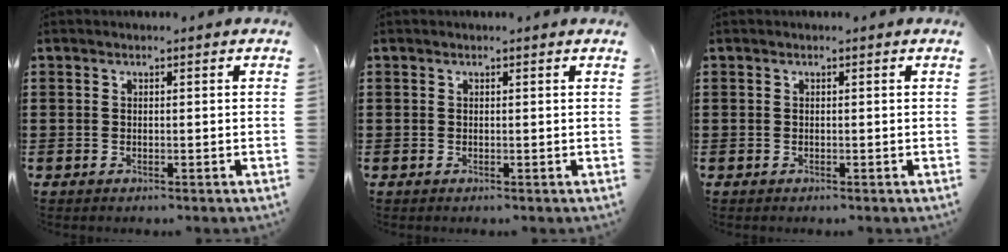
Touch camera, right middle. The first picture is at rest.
{"total": 0.0}
{"total": 0.0}